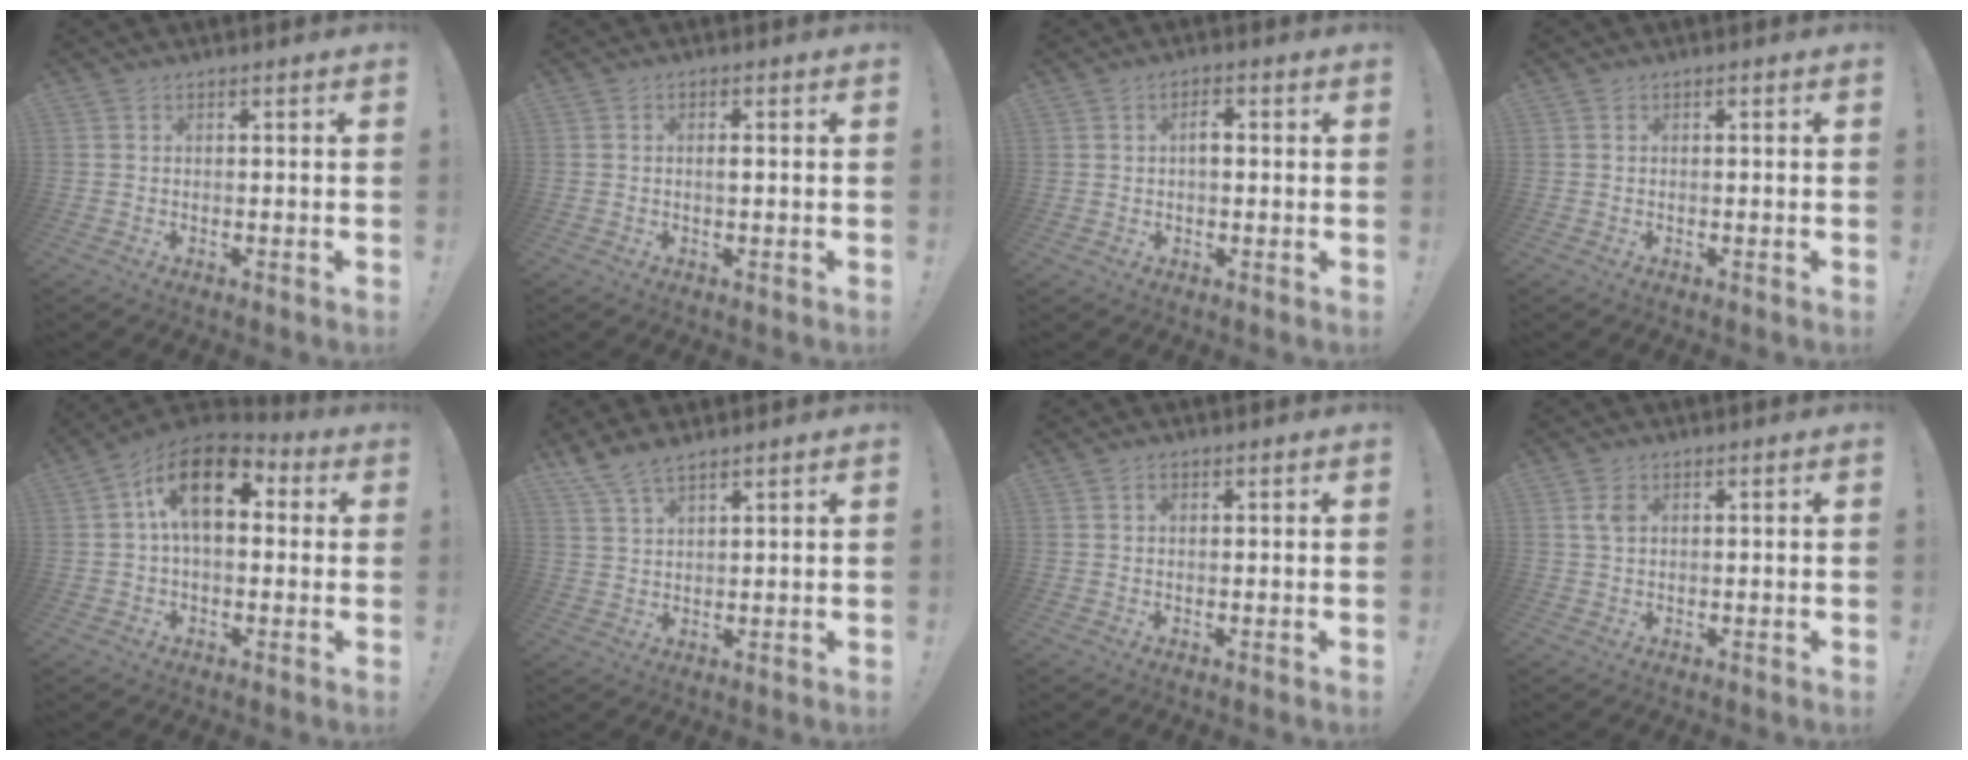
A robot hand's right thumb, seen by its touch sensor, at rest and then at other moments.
{"total": 1.1, "force": [0.0, 0.2, 1.1], "torque": [-0.016, 0.000, -0.003]}
{"total": 4.2, "force": [0.6, 3.6, 2.2], "torque": [-0.021, -0.002, 0.004]}
{"total": 0.0}
{"total": 14.9, "force": [4.9, 8.2, 11.5], "torque": [-0.192, -0.004, 0.088]}
{"total": 5.7, "force": [4.8, 1.6, 2.7], "torque": [-0.062, -0.022, 0.093]}
{"total": 0.6, "force": [0.2, 0.6, 0.2], "torque": [-0.005, 0.002, 0.003]}
{"total": 3.0, "force": [1.0, 1.9, 2.1], "torque": [-0.039, 0.005, 0.018]}